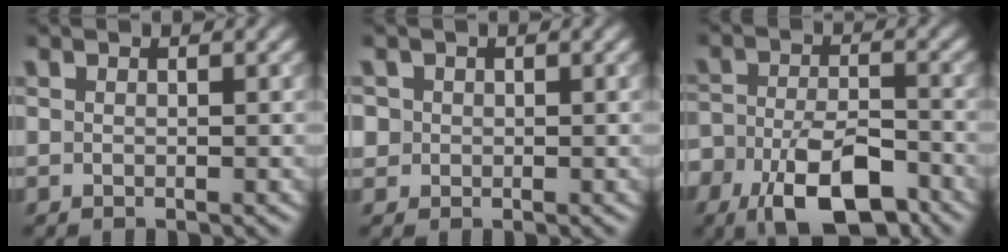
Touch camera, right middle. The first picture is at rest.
{"total": 1.3, "force": [0.2, 1.3, 0.2], "torque": [0.003, 0.001, 0.001]}
{"total": 8.6, "force": [-5.1, 4.2, 5.6], "torque": [-0.102, -0.018, -0.076]}